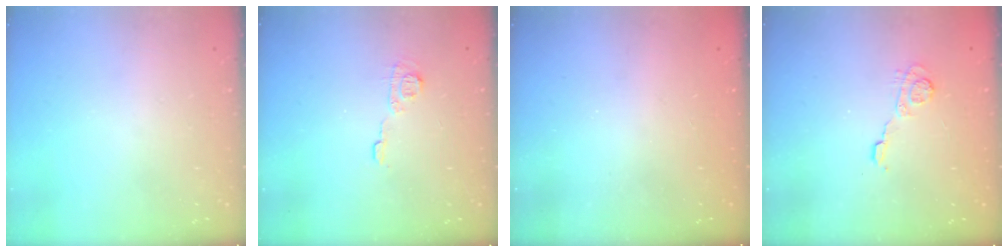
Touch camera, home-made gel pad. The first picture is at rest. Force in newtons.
{"total": 5.9, "press": 5.9, "slide": 0.1}
{"total": 2.6, "press": 2.5, "slide": 0.8}
{"total": 4.6, "press": 4.5, "slide": 0.9}